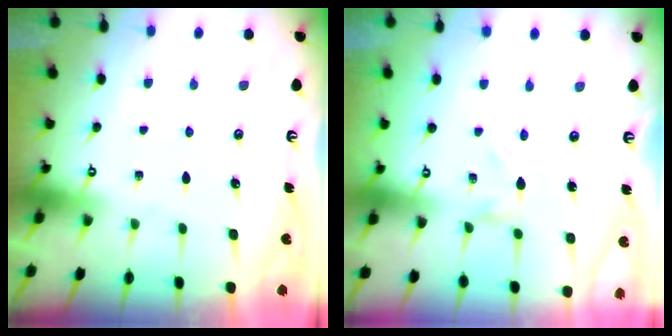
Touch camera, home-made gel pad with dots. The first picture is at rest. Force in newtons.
{"total": 0.0}